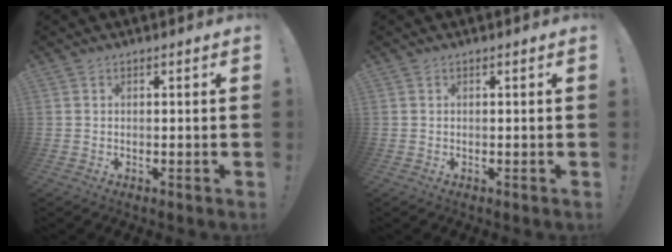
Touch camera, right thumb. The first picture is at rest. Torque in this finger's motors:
{"motor_torque": [0.00, 0.00, -0.06, 0.06, 0.00]}